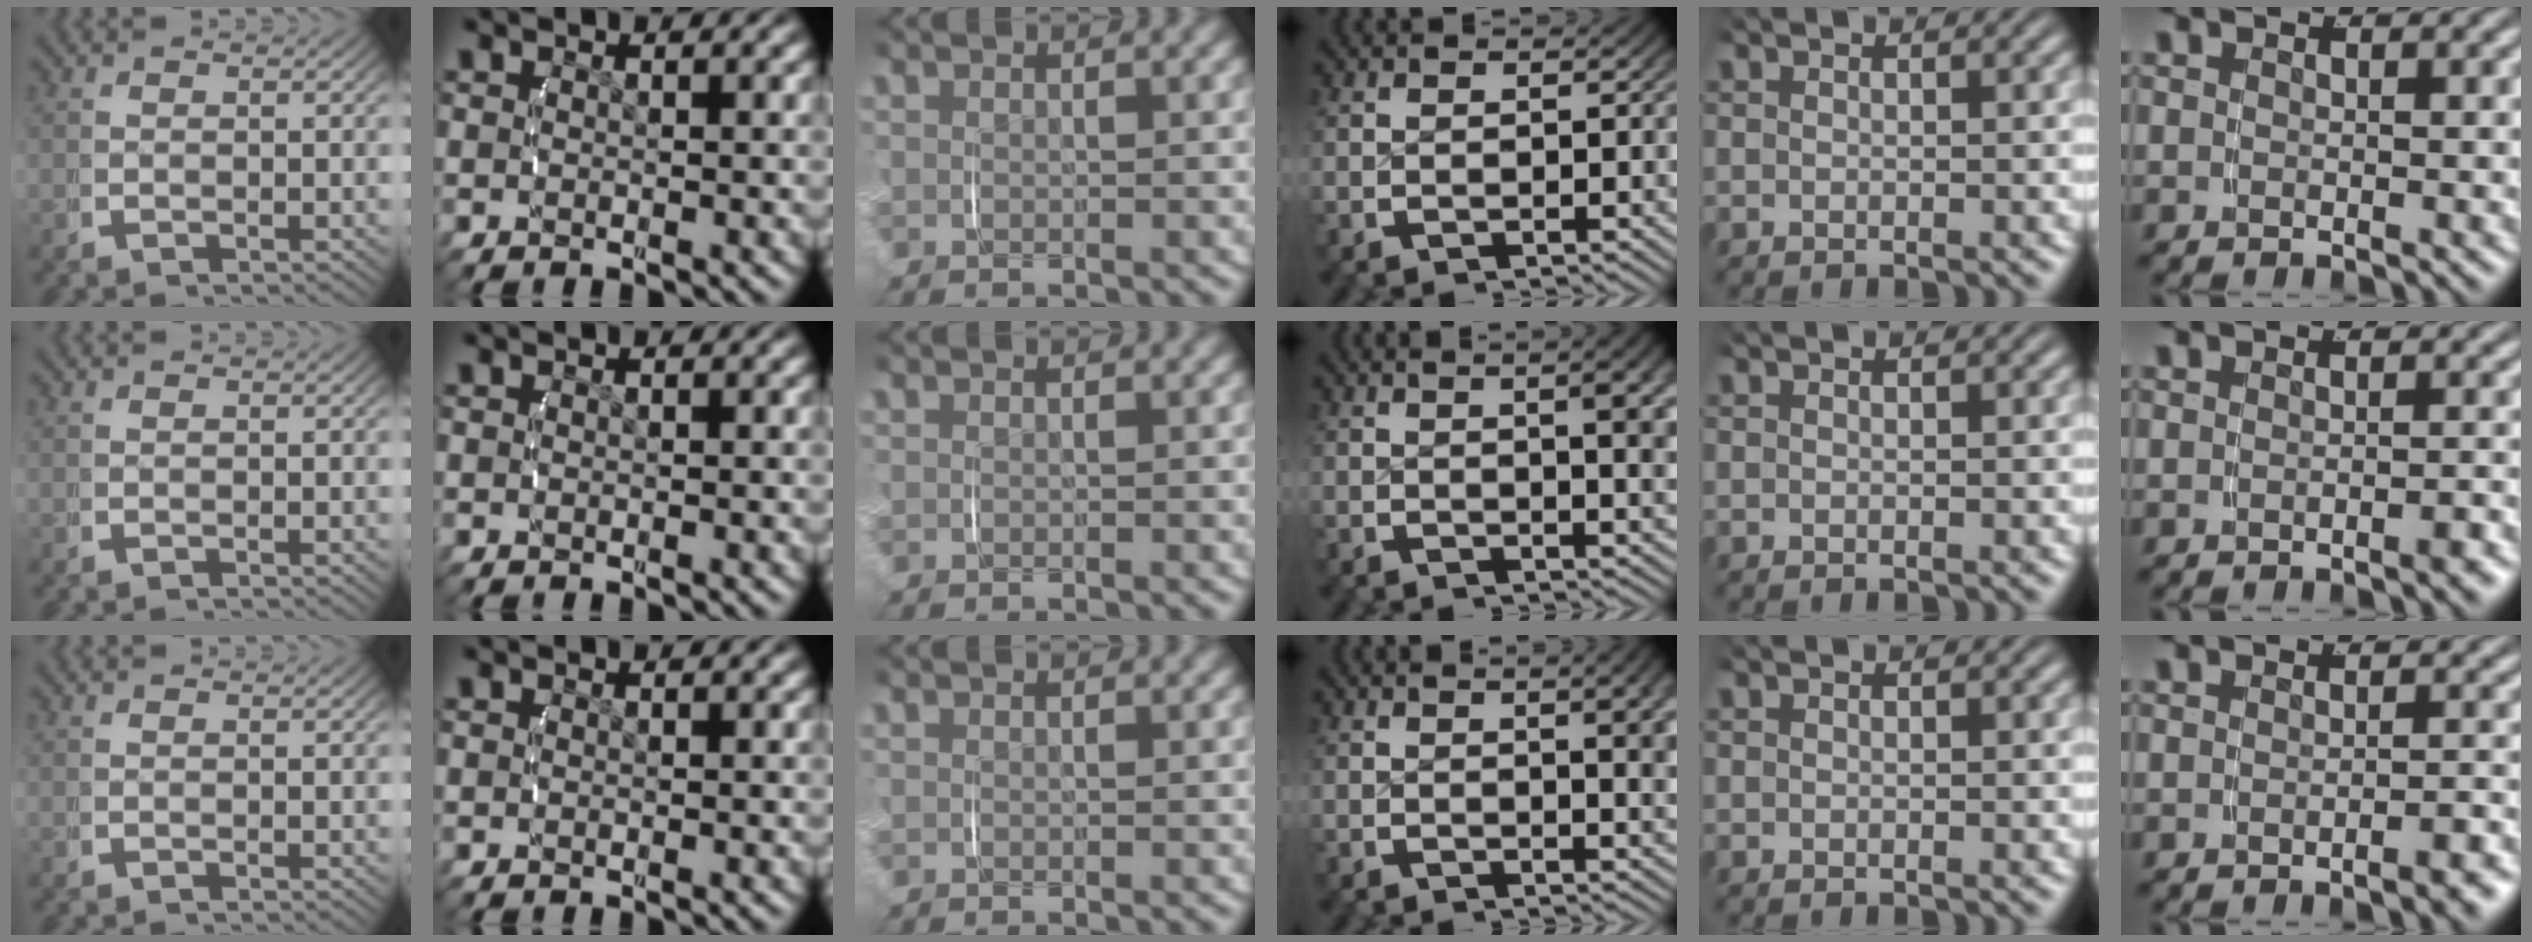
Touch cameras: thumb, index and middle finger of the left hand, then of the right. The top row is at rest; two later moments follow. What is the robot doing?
{"motion": "lift_and_place", "object": "string"}